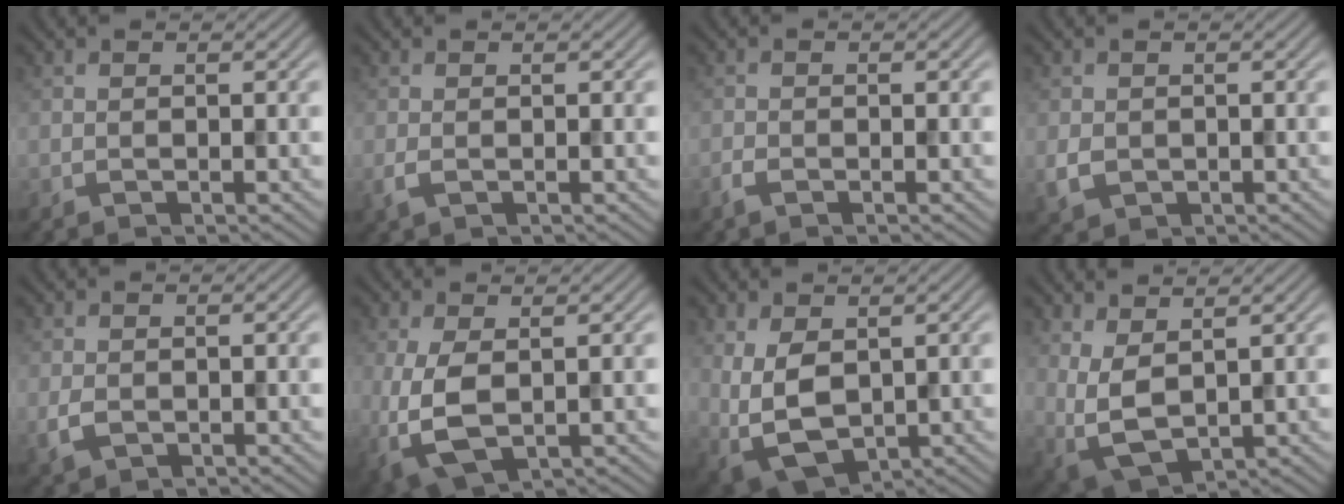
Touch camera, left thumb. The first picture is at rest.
{"total": 1.2, "force": [-0.2, 0.6, 1.0], "torque": [-0.029, -0.003, -0.006]}
{"total": 1.2, "force": [-0.9, 0.4, 0.8], "torque": [-0.018, -0.001, -0.020]}
{"total": 2.3, "force": [-0.2, 2.0, 1.2], "torque": [-0.032, -0.007, -0.004]}
{"total": 2.0, "force": [-0.5, 1.4, 1.4], "torque": [-0.037, -0.009, -0.009]}
{"total": 6.0, "force": [-0.8, 3.1, 5.0], "torque": [-0.128, -0.009, -0.014]}
{"total": 8.1, "force": [0.8, 4.9, 6.4], "torque": [-0.166, -0.011, 0.017]}
{"total": 6.1, "force": [2.3, 2.9, 4.9], "torque": [-0.134, -0.004, 0.049]}